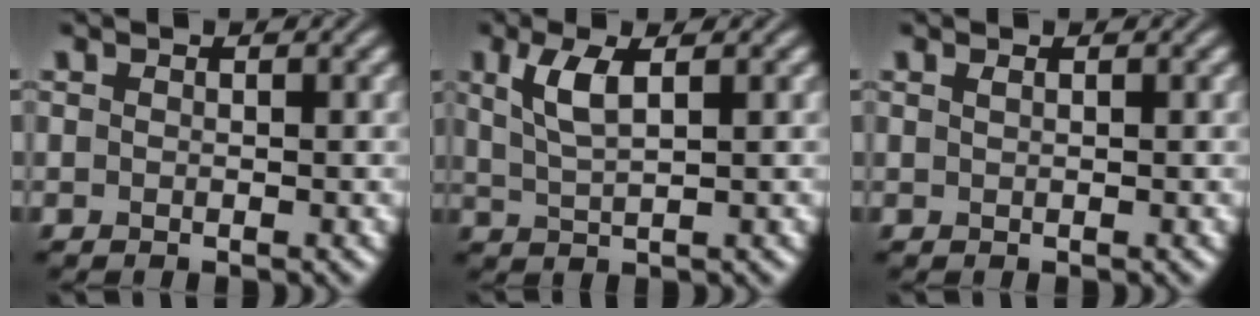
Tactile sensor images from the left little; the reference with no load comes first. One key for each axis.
{"total": 3.3, "fx": 1.3, "fy": 1.0, "fz": 2.9, "tx": -0.064, "ty": 0.001, "tz": 0.027}
{"total": 0.6, "fx": 0.3, "fy": 0.2, "fz": 0.4, "tx": -0.006, "ty": 0.002, "tz": 0.003}